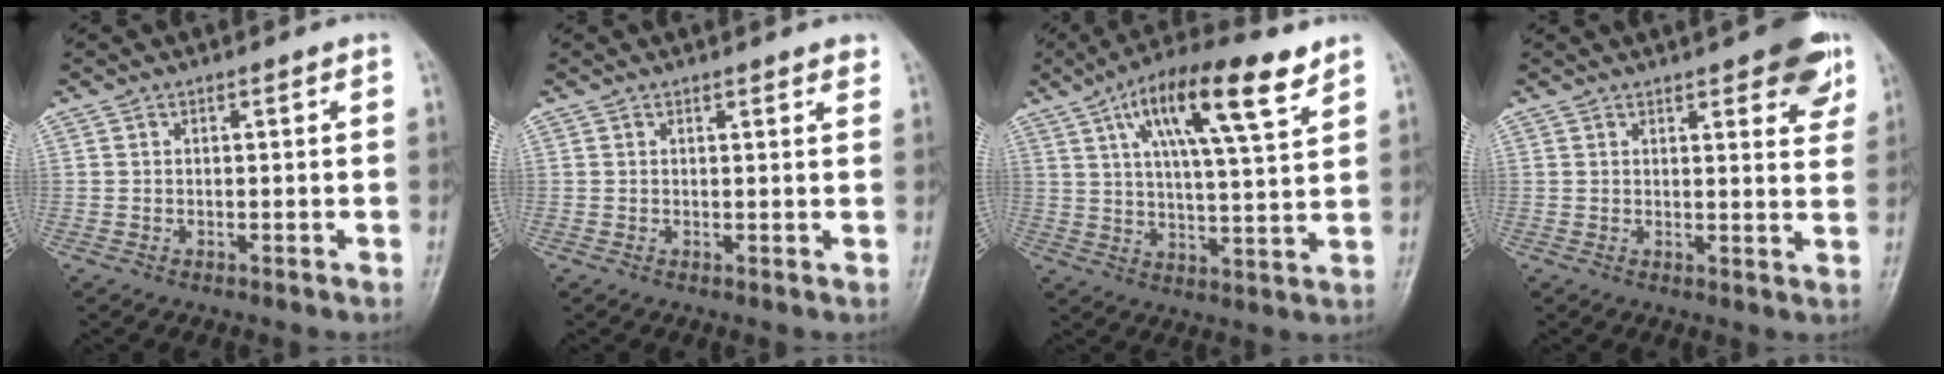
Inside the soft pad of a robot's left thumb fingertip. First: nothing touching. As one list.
[{"total": 2.2, "force": [1.8, 0.5, 1.1], "torque": [-0.006, -0.003, 0.018]}, {"total": 16.6, "force": [8.8, 4.3, 13.4], "torque": [-0.207, -0.019, 0.143]}, {"total": 13.9, "force": [8.7, 3.7, 10.2], "torque": [-0.097, -0.041, 0.104]}]